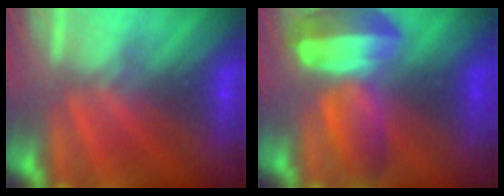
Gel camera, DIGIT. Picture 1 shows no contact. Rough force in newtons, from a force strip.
{"total": 7.4}